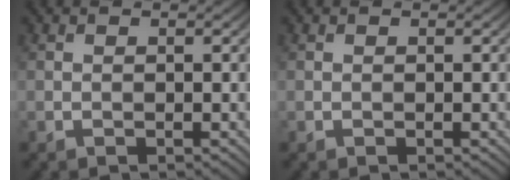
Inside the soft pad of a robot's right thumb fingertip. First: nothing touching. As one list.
[{"total": 0.0}]